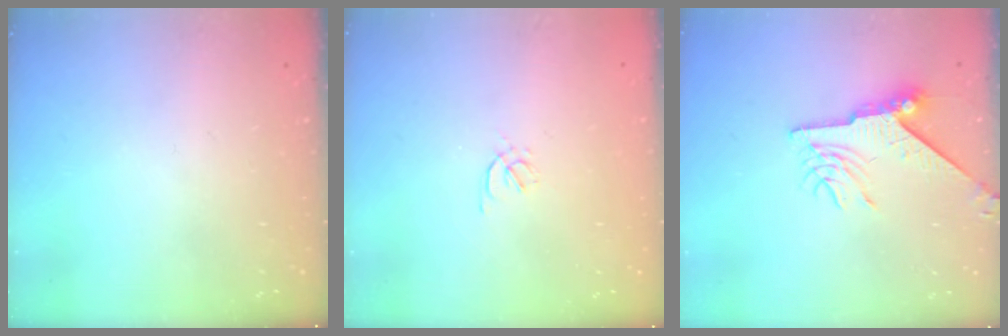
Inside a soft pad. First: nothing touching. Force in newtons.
{"total": 1.7, "press": 1.6, "slide": 0.5}
{"total": 8.7, "press": 8.7, "slide": 0.6}